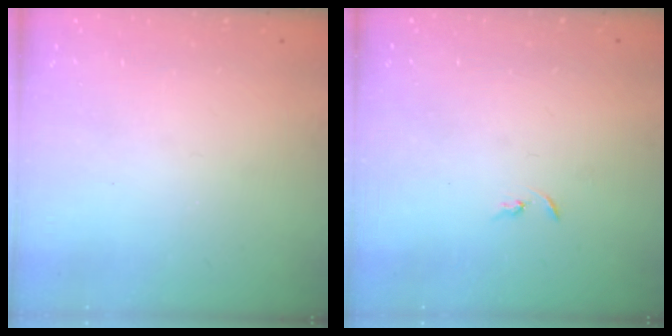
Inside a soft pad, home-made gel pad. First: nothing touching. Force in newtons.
{"total": 3.3, "press": 3.2, "slide": 0.4}